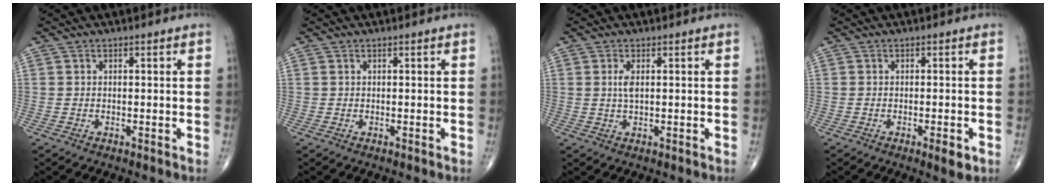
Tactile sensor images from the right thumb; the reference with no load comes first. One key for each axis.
{"total": 0.0}
{"total": 2.4, "fx": 0.5, "fy": 0.9, "fz": 2.2, "tx": -0.047, "ty": -0.001, "tz": 0.014}
{"total": 2.7, "fx": -1.2, "fy": 0.7, "fz": 2.4, "tx": -0.033, "ty": -0.004, "tz": -0.016}